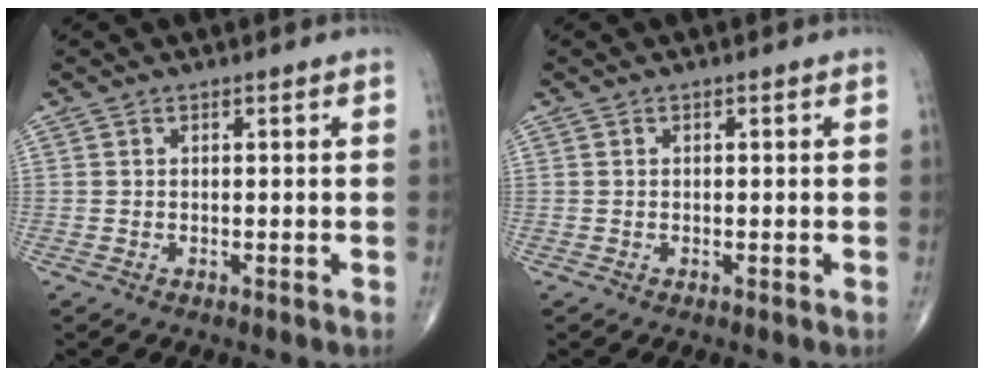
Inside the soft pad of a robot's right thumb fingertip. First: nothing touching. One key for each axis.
{"total": 0.0}